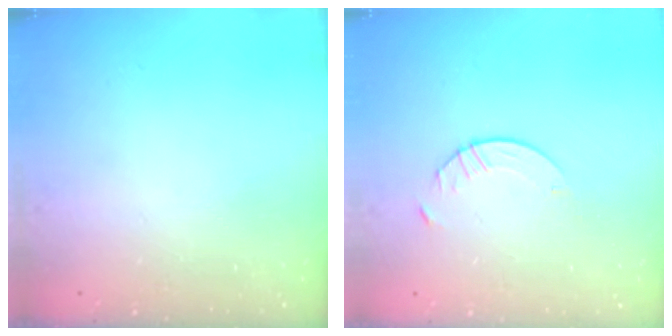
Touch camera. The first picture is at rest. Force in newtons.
{"total": 4.1, "press": 4.1, "slide": 0.4}